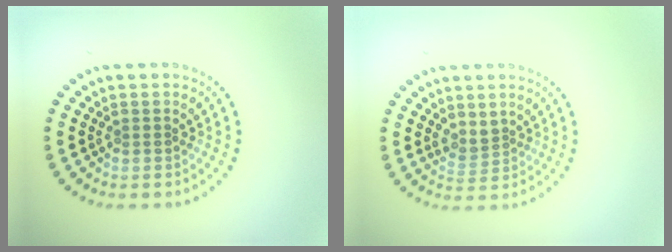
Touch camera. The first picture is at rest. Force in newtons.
{"total": 1.7, "press": 1.2, "slide": 1.2}